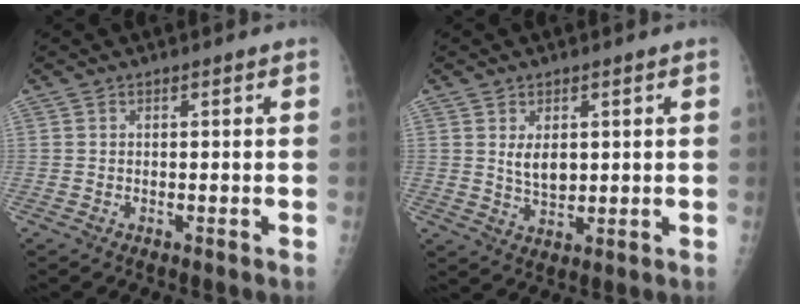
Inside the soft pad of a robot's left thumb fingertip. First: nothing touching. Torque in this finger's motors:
{"motor_torque": [0.08, 0.06, 0.45, -0.14, 0.14]}